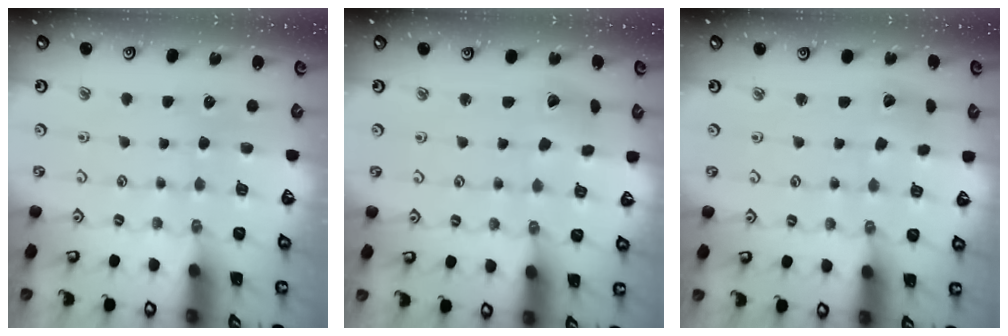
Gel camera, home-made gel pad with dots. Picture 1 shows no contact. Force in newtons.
{"total": 4.7, "press": 4.7, "slide": 0.6}
{"total": 2.8, "press": 2.8, "slide": 0.3}